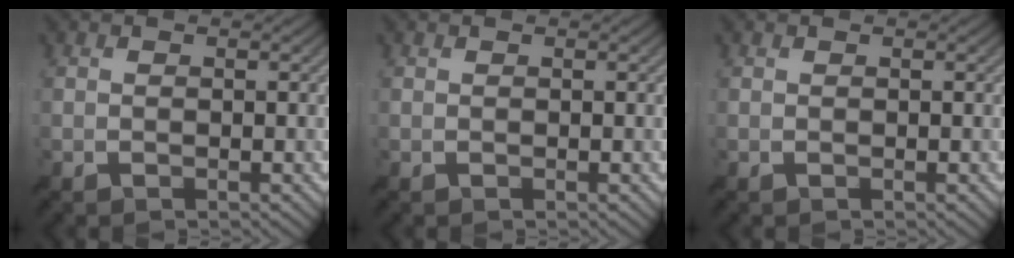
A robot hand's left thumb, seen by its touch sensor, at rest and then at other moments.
{"total": 0.0}
{"total": 0.0}